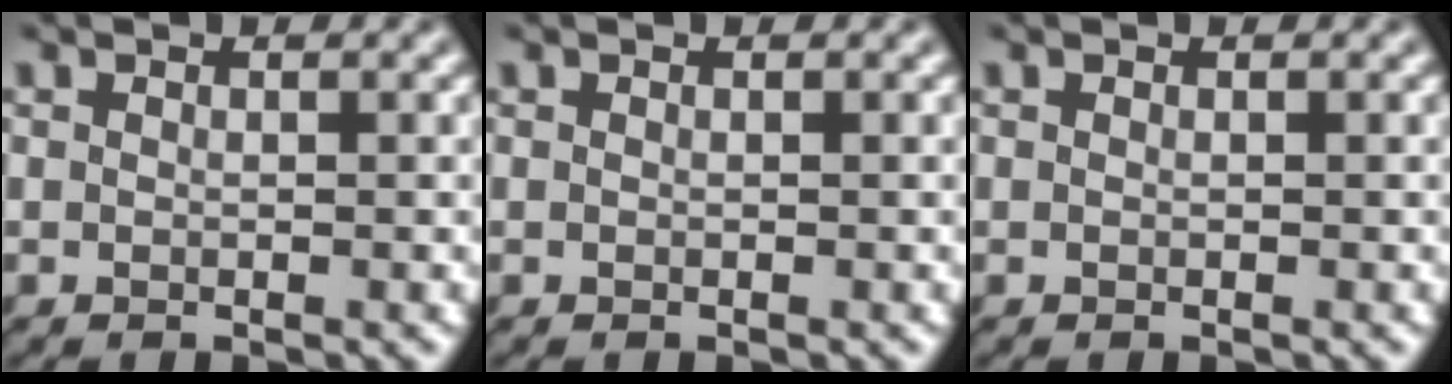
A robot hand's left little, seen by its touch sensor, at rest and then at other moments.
{"total": 0.0}
{"total": 0.0}